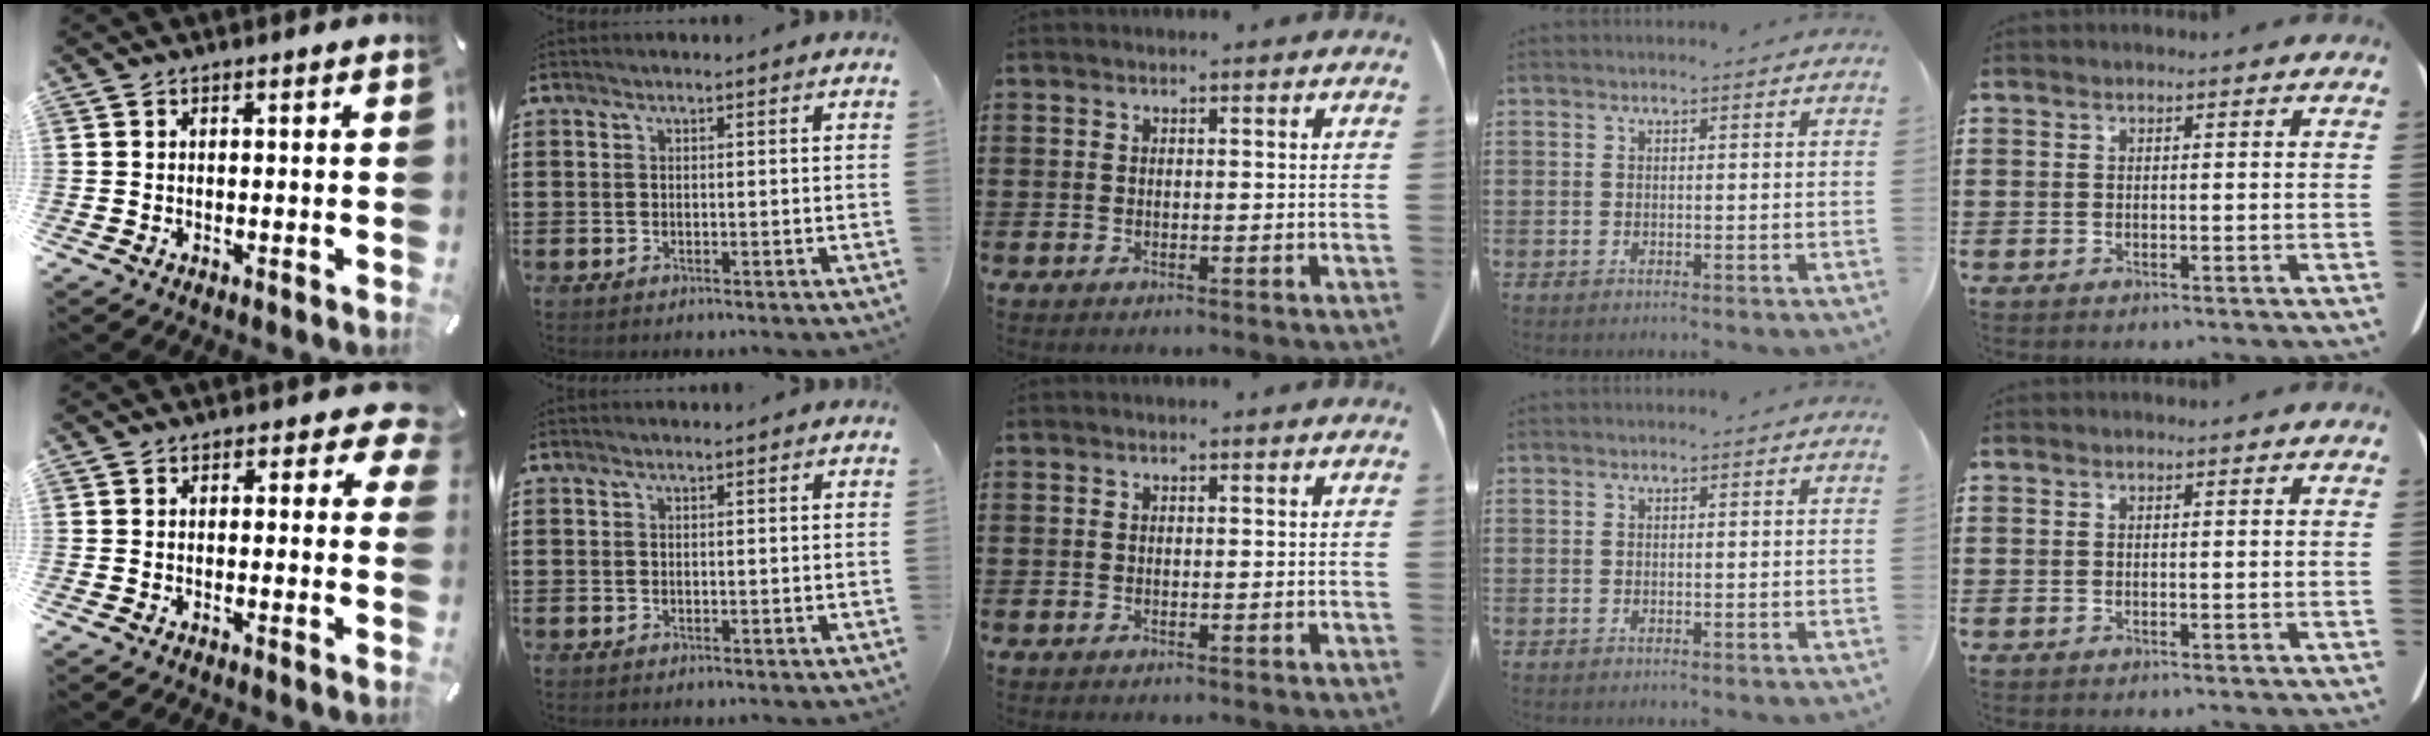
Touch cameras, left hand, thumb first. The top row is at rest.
{"thumb": {"total": 4.8, "force": [2.0, 2.8, 3.3], "torque": [-0.031, -0.010, 0.027]}}